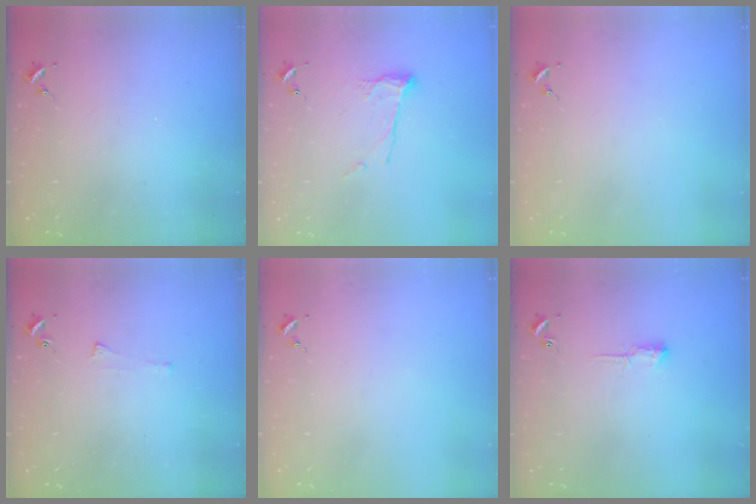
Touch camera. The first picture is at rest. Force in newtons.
{"total": 9.6, "press": 9.6, "slide": 0.4}
{"total": 0.0}
{"total": 3.5, "press": 3.4, "slide": 0.5}
{"total": 0.0}
{"total": 3.4, "press": 3.4, "slide": 0.6}